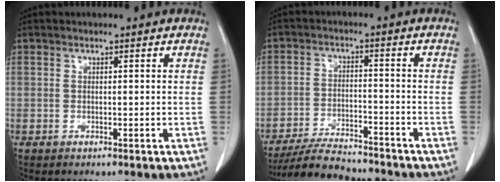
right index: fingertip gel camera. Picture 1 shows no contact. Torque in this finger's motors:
{"motor_torque": [-0.99, -0.41, -0.38, -0.15]}